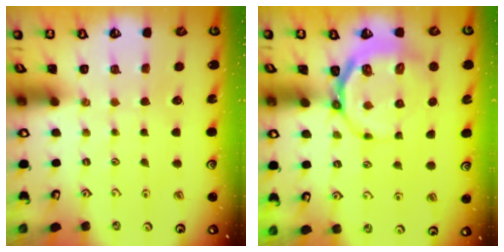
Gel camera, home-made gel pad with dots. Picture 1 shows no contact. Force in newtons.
{"total": 8.0, "press": 7.3, "slide": 3.3}